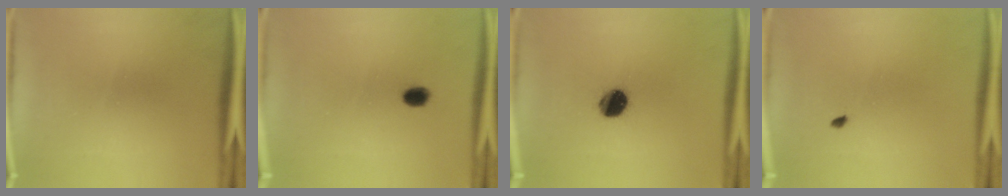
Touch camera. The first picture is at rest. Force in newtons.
{"total": 2.4}
{"total": 7.6}
{"total": 0.6}